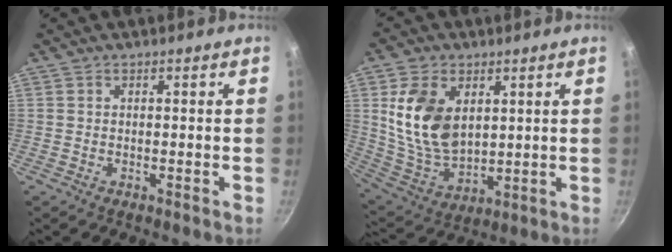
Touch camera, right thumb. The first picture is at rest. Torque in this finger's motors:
{"motor_torque": [-0.55, 0.96, 1.32, -0.33, 0.21]}